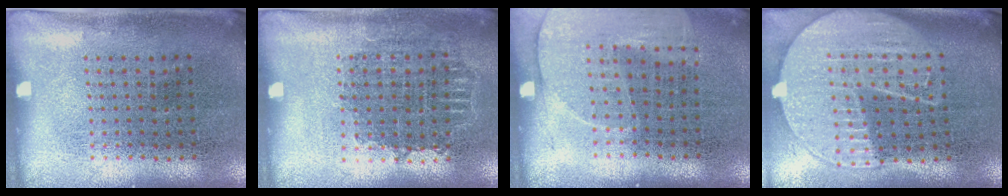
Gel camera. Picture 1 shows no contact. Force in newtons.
{"total": 0.9, "press": 0.8, "slide": 0.3}
{"total": 1.3, "press": 1.2, "slide": 0.4}
{"total": 2.0, "press": 1.8, "slide": 1.0}